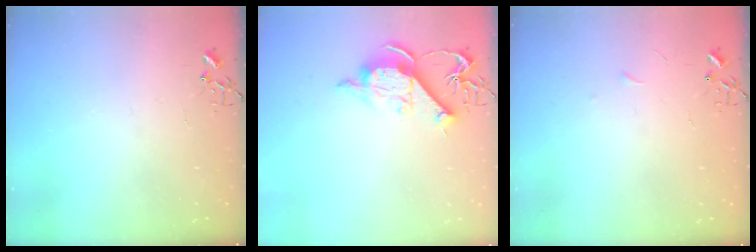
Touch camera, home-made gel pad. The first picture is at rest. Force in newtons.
{"total": 11.0, "press": 10.9, "slide": 1.2}
{"total": 3.5, "press": 3.4, "slide": 0.4}